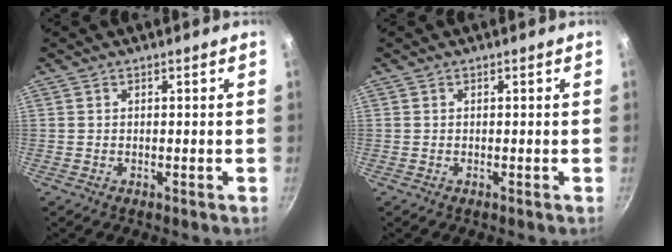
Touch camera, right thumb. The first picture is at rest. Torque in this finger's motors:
{"motor_torque": [-0.42, 0.16, 0.04, -0.84, -0.02]}